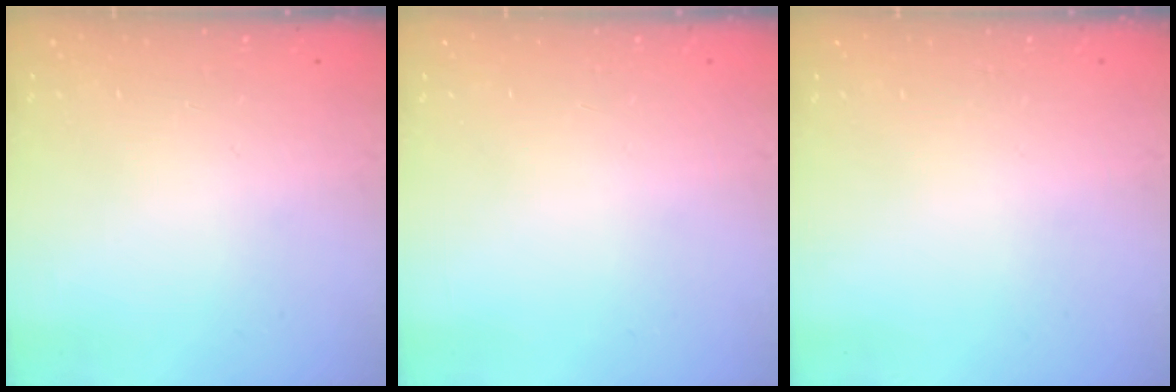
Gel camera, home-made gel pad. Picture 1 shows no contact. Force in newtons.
{"total": 0.0}
{"total": 0.0}